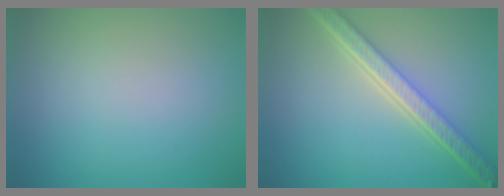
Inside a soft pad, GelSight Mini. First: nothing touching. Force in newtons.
{"total": 5.6, "press": 4.2, "slide": 3.6}